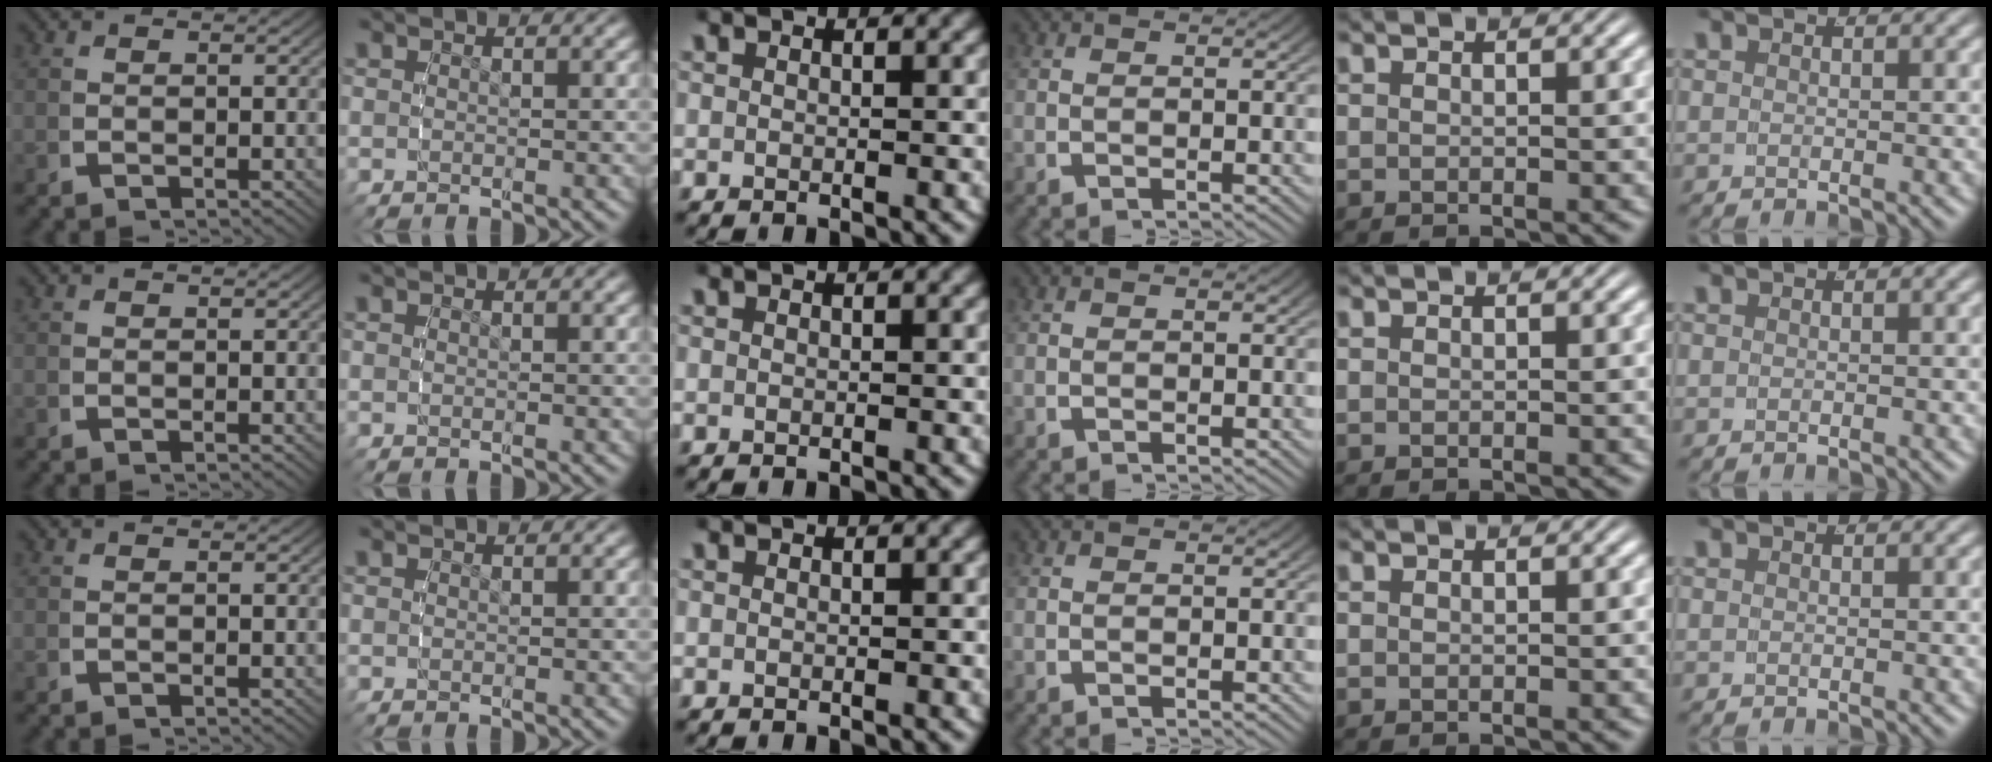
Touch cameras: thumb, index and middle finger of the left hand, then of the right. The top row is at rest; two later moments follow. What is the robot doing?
{"motion": "reach", "object": "router"}